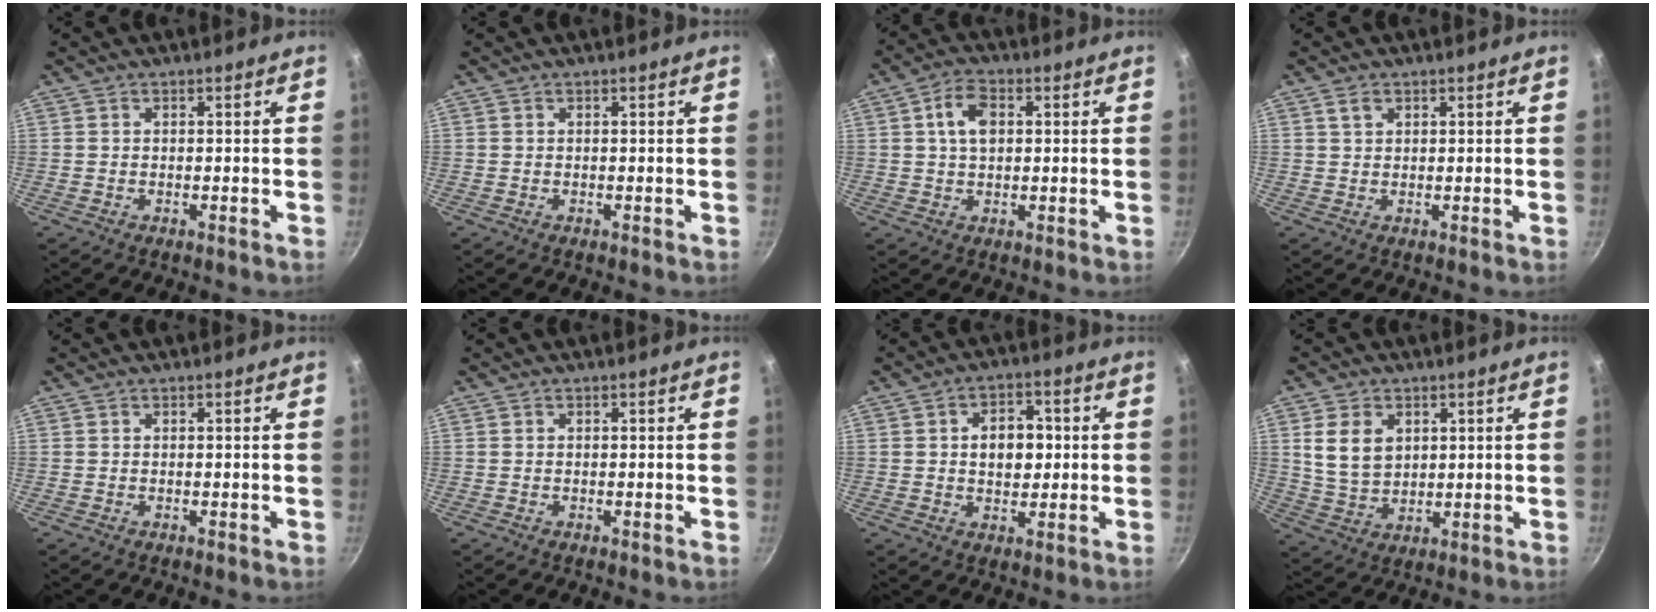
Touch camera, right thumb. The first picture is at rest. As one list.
[{"total": 0.0}, {"total": 6.3, "force": [1.4, 3.9, 4.6], "torque": [-0.071, 0.009, 0.020]}, {"total": 1.8, "force": [1.1, 1.1, 1.0], "torque": [-0.014, -0.001, 0.019]}, {"total": 0.0}, {"total": 0.0}, {"total": 7.6, "force": [0.7, 5.2, 5.5], "torque": [-0.052, 0.008, 0.008]}, {"total": 8.3, "force": [2.6, 6.0, 5.2], "torque": [-0.080, -0.015, 0.056]}]